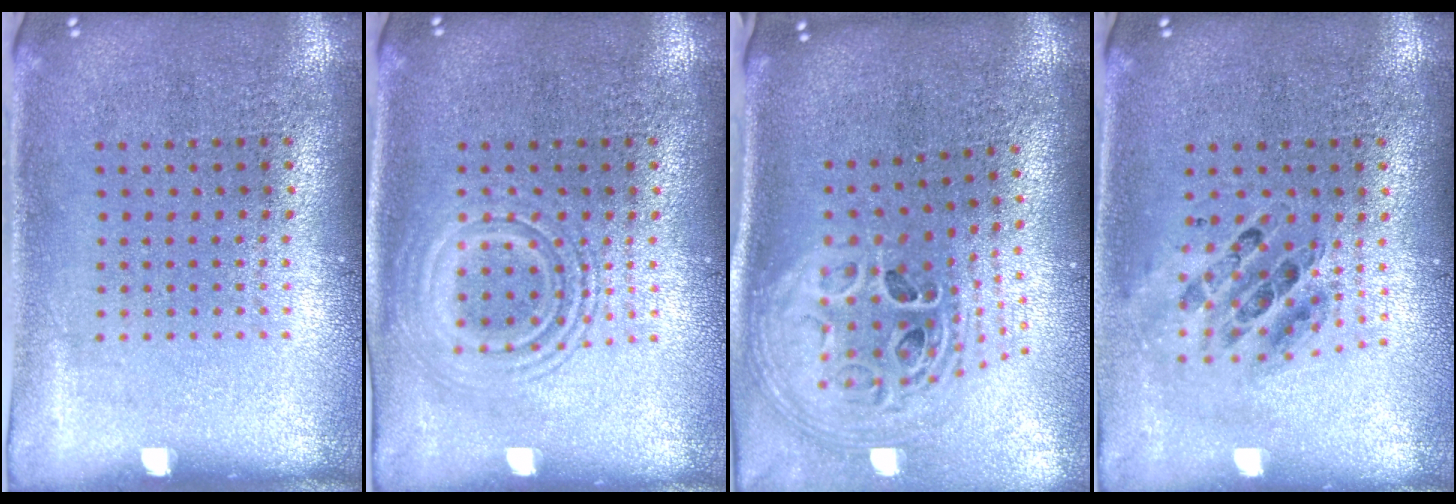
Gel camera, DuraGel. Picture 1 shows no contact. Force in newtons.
{"total": 2.6, "press": 2.6, "slide": 0.5}
{"total": 2.9, "press": 2.0, "slide": 2.1}
{"total": 0.7, "press": 0.7, "slide": 0.1}